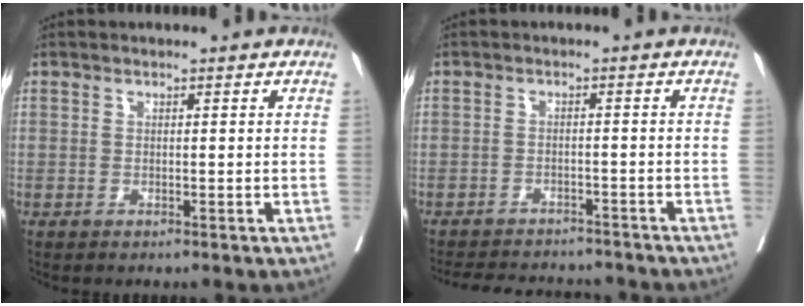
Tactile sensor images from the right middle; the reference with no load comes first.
{"total": 11.3, "force": [-10.5, 2.9, 2.9], "torque": [-0.050, 0.007, -0.136]}